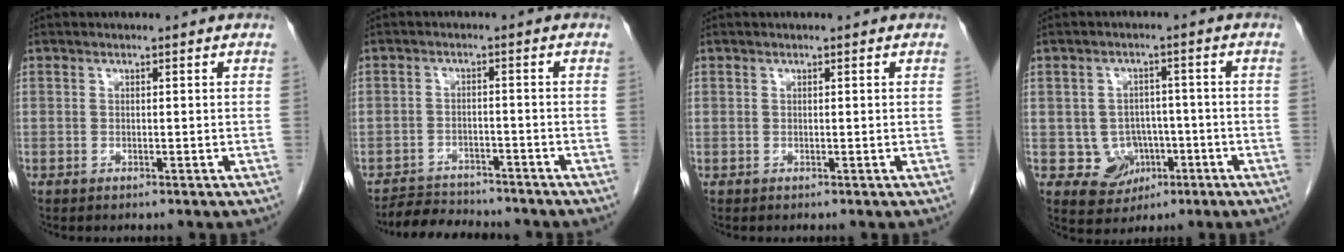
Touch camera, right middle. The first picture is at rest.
{"total": 6.3, "force": [-6.1, 1.7, 0.6], "torque": [-0.007, -0.003, -0.097]}
{"total": 0.0}
{"total": 5.9, "force": [-2.0, 5.3, 1.7], "torque": [-0.021, 0.009, -0.018]}